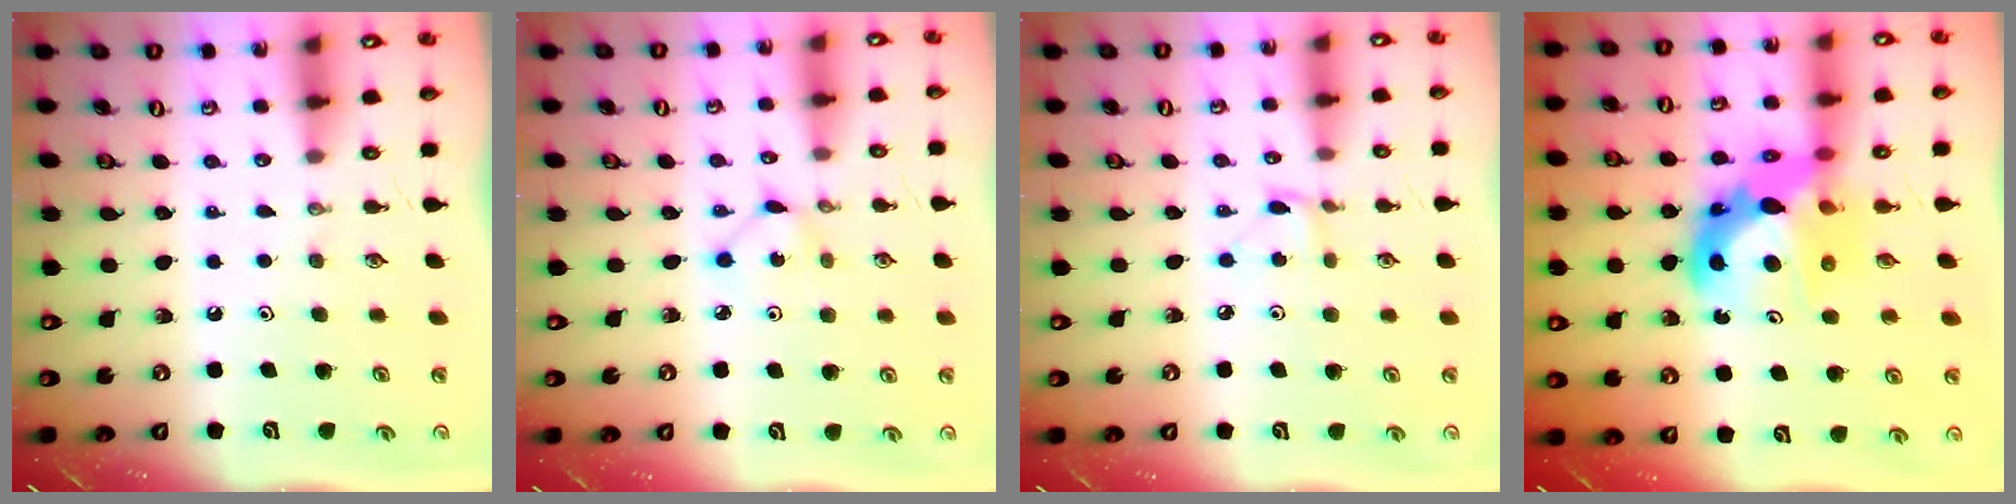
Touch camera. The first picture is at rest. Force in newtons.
{"total": 2.3, "press": 2.3, "slide": 0.3}
{"total": 2.9, "press": 2.9, "slide": 0.4}
{"total": 13.7, "press": 13.7, "slide": 1.0}